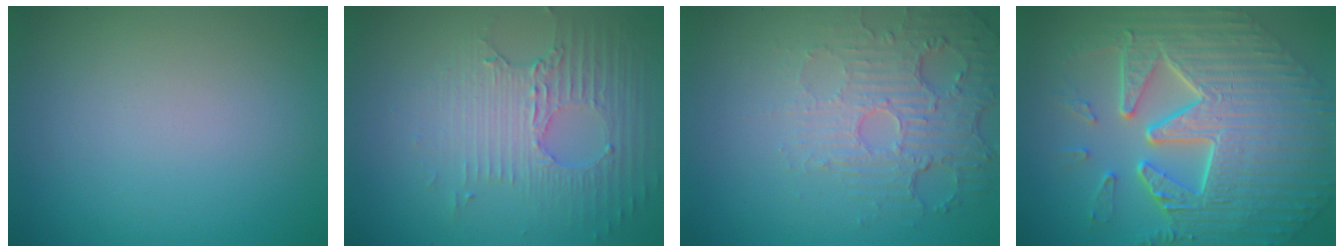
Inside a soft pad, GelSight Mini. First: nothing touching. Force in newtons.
{"total": 5.4, "press": 3.5, "slide": 4.1}
{"total": 5.7, "press": 3.5, "slide": 4.5}
{"total": 10.9, "press": 7.3, "slide": 8.0}